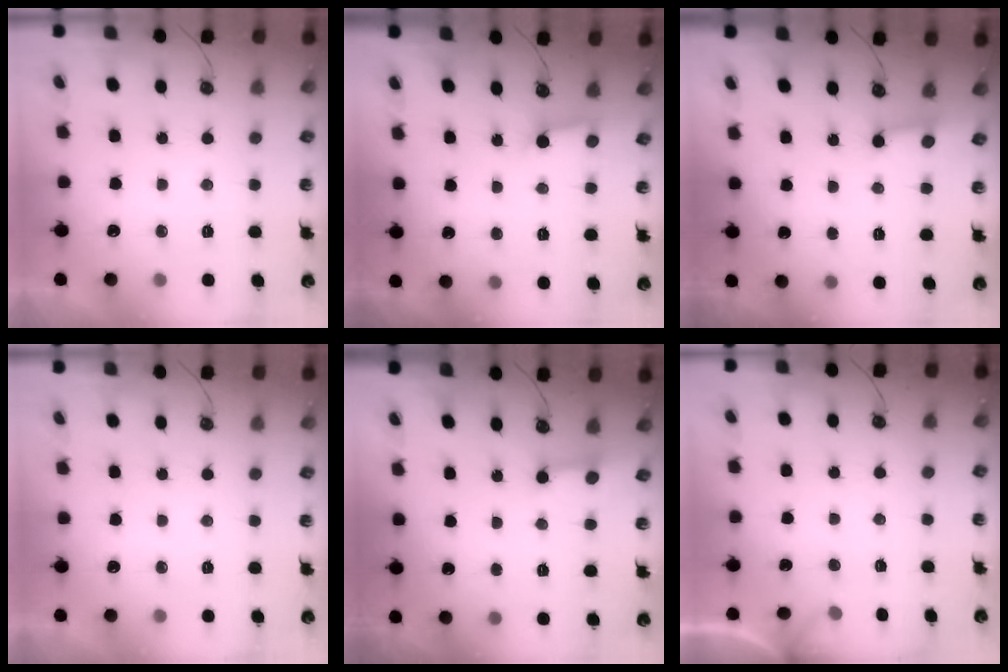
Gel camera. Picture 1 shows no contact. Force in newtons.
{"total": 3.0, "press": 3.0, "slide": 0.4}
{"total": 2.9, "press": 2.9, "slide": 0.4}
{"total": 0.0}
{"total": 2.6, "press": 2.5, "slide": 0.3}
{"total": 2.8, "press": 2.8, "slide": 0.3}